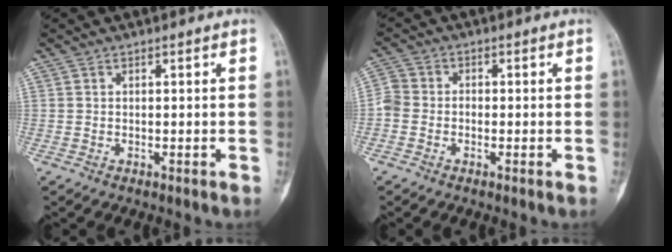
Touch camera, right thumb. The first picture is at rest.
{"total": 3.9, "force": [-1.3, 3.2, 1.8], "torque": [-0.036, 0.009, -0.037]}